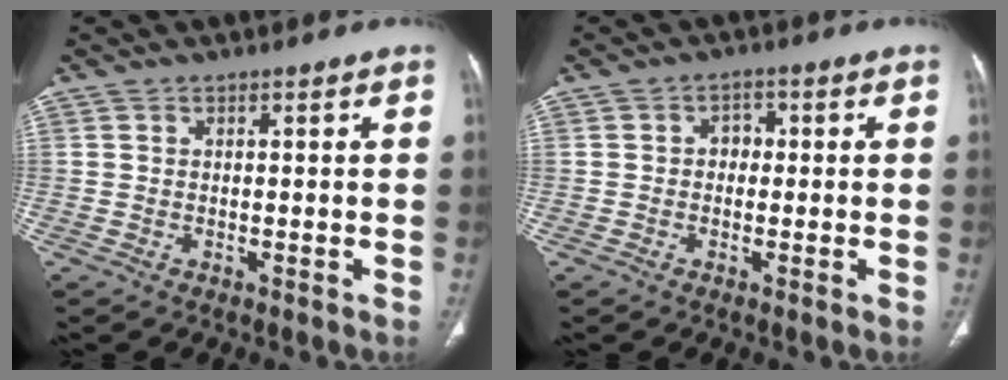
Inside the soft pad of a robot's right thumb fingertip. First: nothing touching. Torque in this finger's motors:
{"motor_torque": [-0.31, 0.54, 0.33, -0.15, -0.02]}